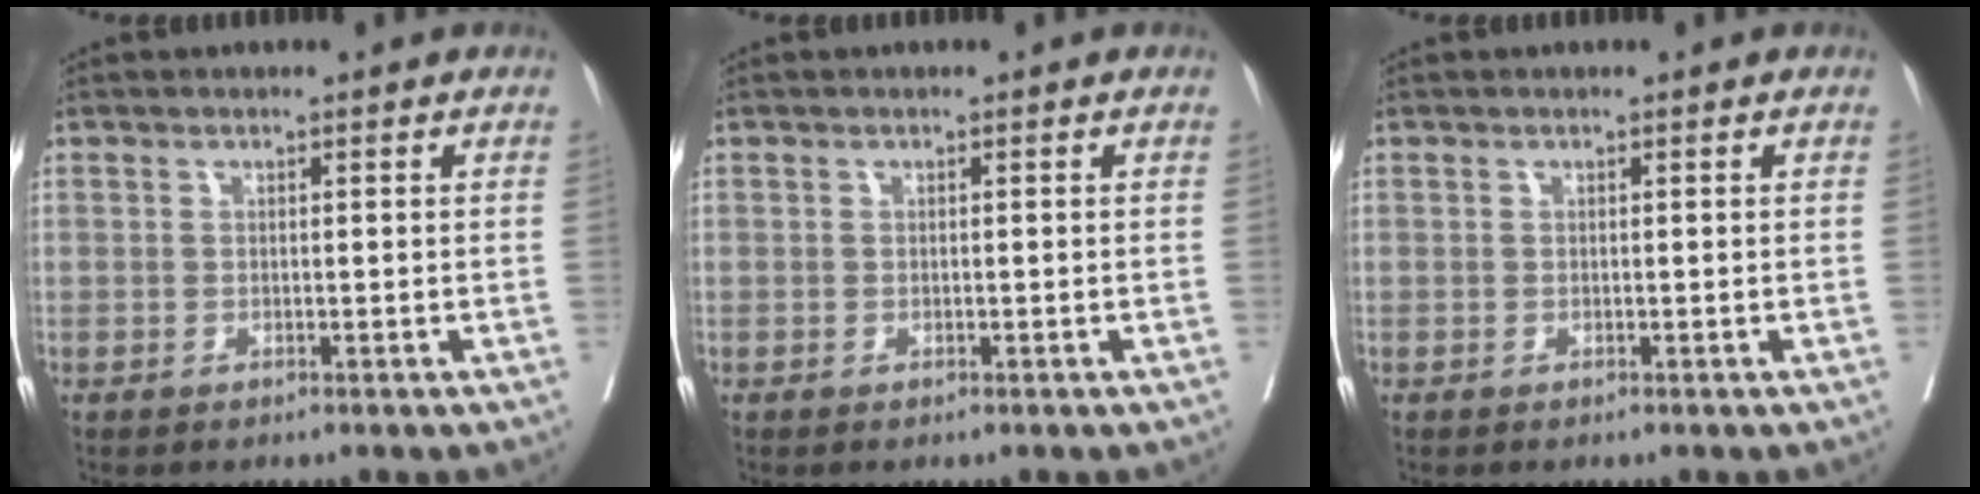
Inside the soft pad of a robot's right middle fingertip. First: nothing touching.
{"total": 0.0}
{"total": 0.0}